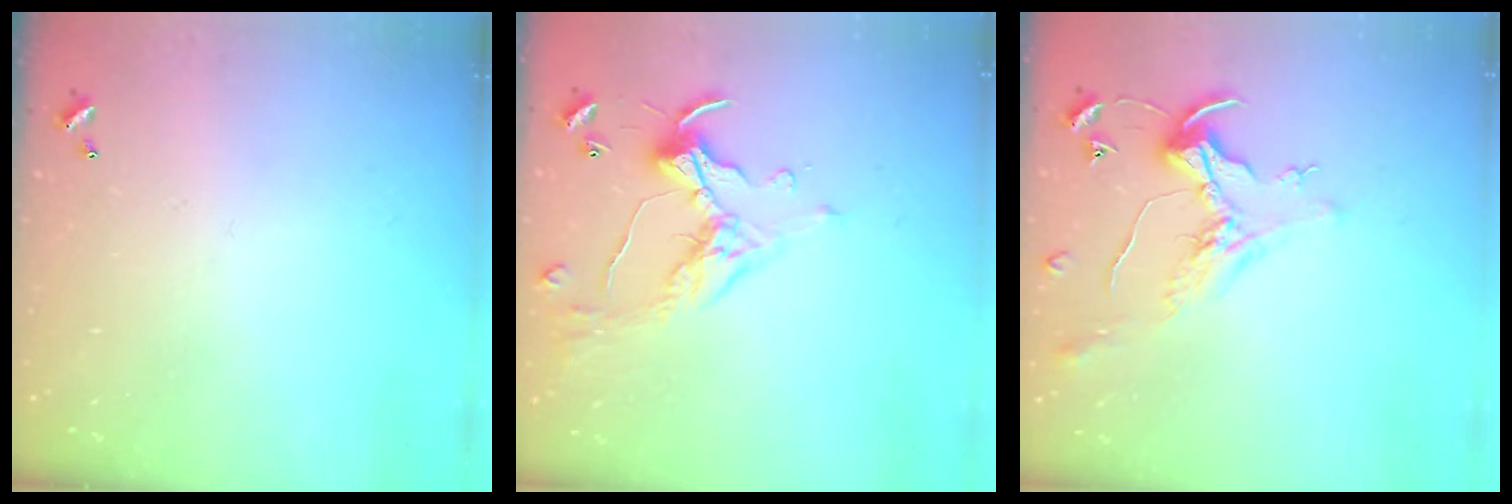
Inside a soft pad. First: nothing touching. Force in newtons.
{"total": 1.5, "press": 1.5, "slide": 0.2}
{"total": 0.8, "press": 0.0, "slide": 0.8}